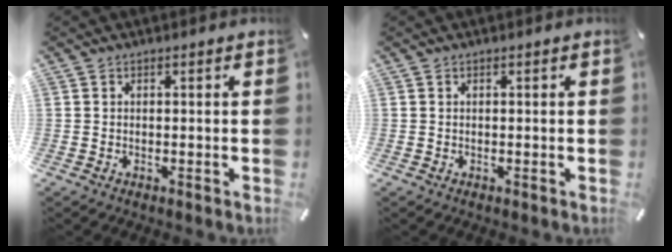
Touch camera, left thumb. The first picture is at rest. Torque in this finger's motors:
{"motor_torque": [0.00, 0.00, 0.03, 0.10, 0.00]}